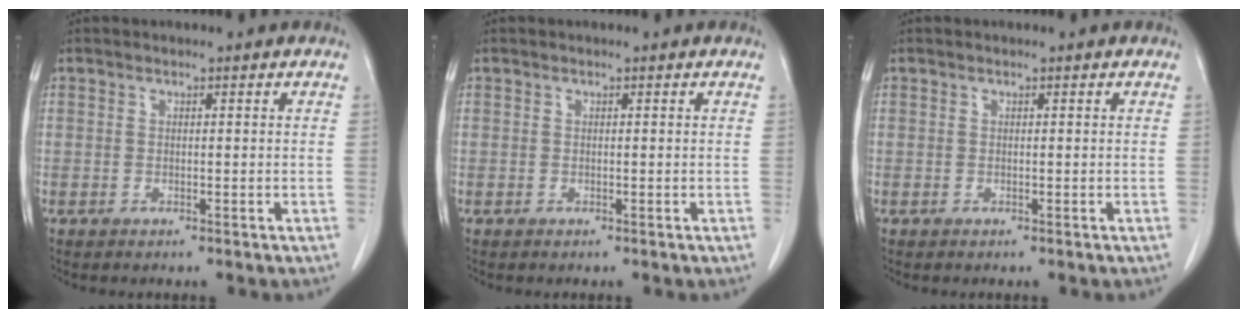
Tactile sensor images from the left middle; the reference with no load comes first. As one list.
[{"total": 0.0}, {"total": 0.0}]